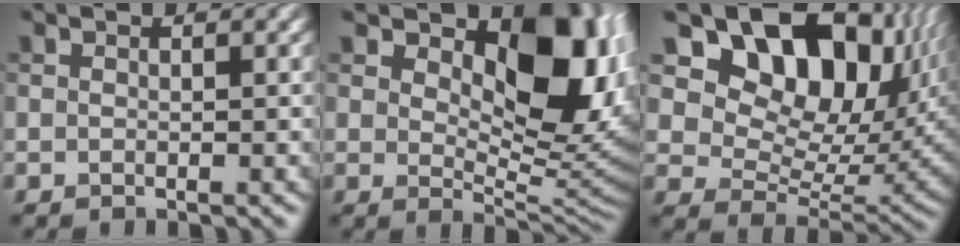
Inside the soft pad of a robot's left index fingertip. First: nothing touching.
{"total": 11.1, "force": [3.4, 6.1, 8.7], "torque": [-0.120, -0.006, 0.051]}
{"total": 16.5, "force": [8.2, 9.9, 10.3], "torque": [-0.179, 0.017, 0.140]}